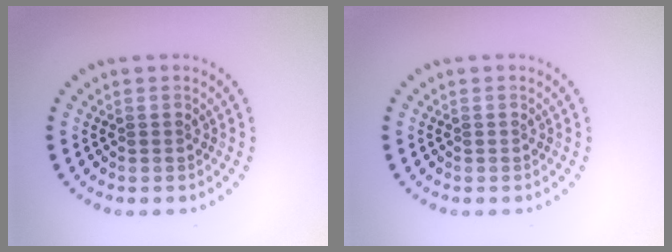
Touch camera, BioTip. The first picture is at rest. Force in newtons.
{"total": 0.0}